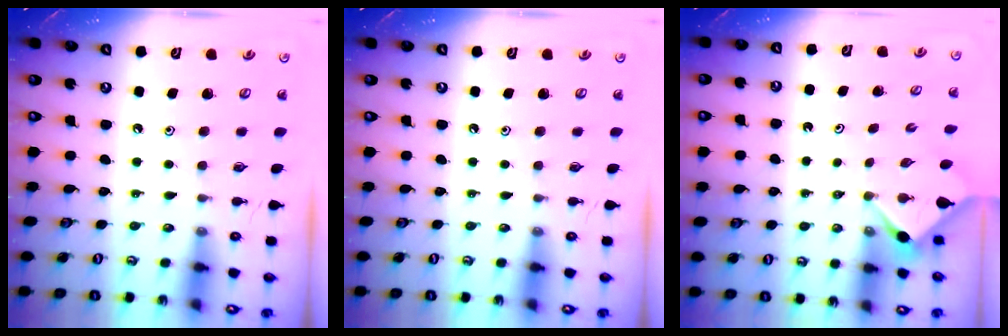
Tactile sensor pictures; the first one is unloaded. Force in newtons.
{"total": 0.0}
{"total": 2.9, "press": 2.9, "slide": 0.4}